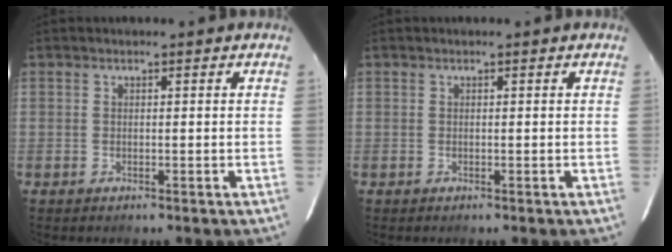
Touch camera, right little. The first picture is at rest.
{"total": 0.0}